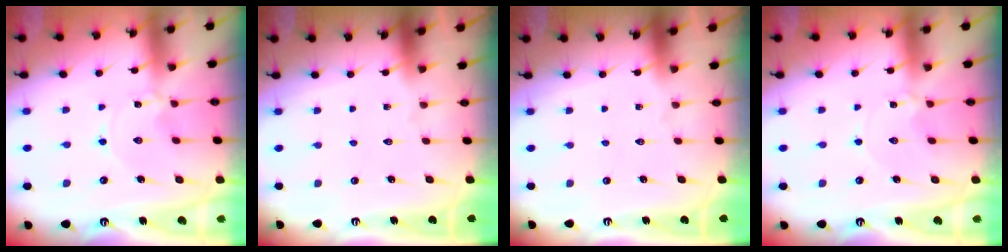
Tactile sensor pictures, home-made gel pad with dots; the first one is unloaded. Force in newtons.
{"total": 0.0}
{"total": 0.0}
{"total": 2.2, "press": 2.2, "slide": 0.2}